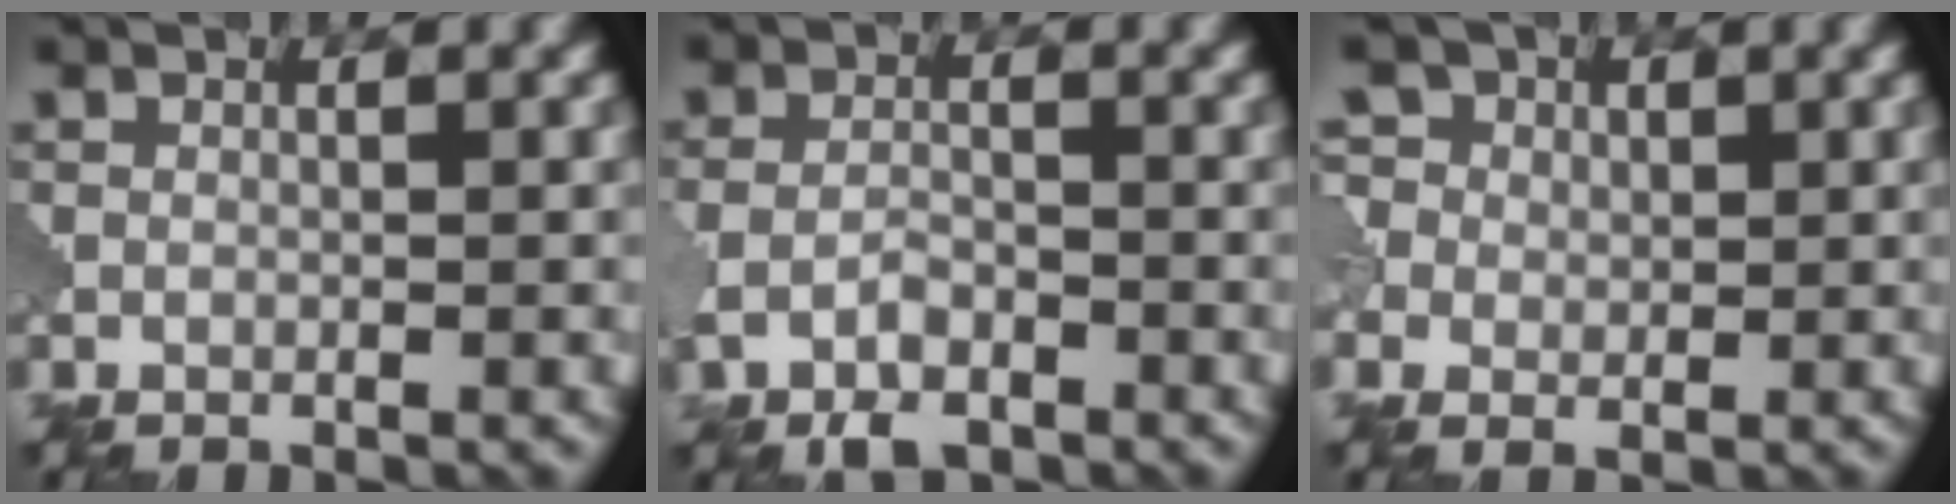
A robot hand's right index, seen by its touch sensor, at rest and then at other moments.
{"total": 3.3, "force": [-1.7, 1.7, 2.2], "torque": [-0.046, -0.006, -0.035]}
{"total": 6.4, "force": [2.3, 5.1, 3.2], "torque": [-0.068, 0.027, 0.013]}